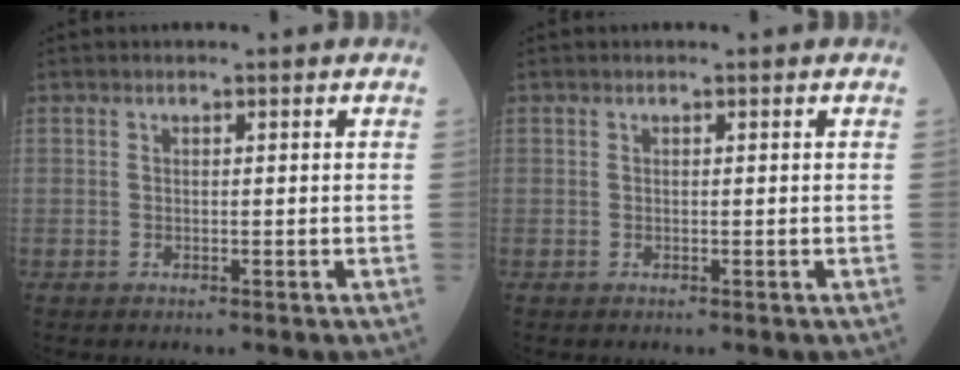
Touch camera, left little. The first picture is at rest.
{"total": 0.0}